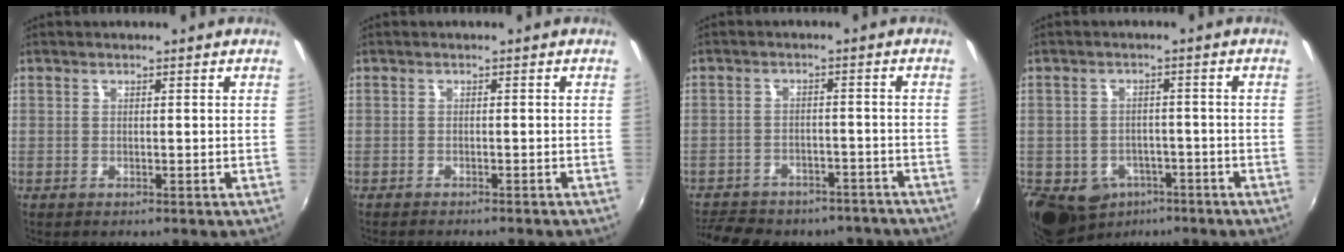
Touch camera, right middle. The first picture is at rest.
{"total": 2.5, "force": [-2.3, 0.0, 1.0], "torque": [-0.029, -0.010, -0.037]}
{"total": 18.0, "force": [-15.0, 7.6, 6.6], "torque": [-0.154, 0.008, -0.188]}
{"total": 14.9, "force": [-8.1, 10.9, 6.2], "torque": [-0.178, -0.013, -0.114]}